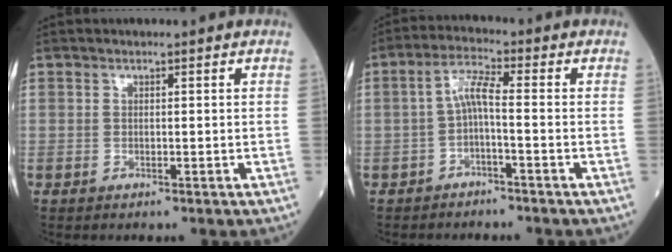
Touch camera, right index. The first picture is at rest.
{"total": 4.3, "force": [-0.9, 0.6, 4.2], "torque": [-0.085, 0.015, -0.016]}